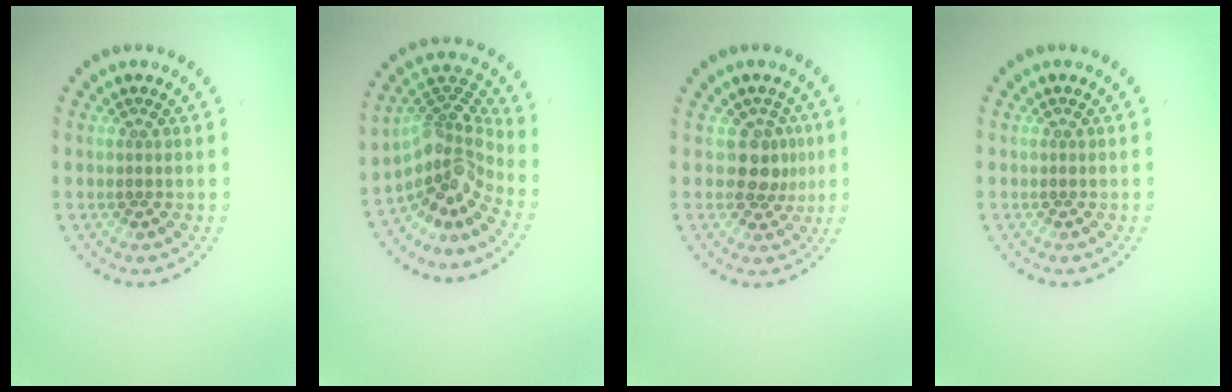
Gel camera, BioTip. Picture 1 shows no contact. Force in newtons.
{"total": 4.8, "press": 3.1, "slide": 3.7}
{"total": 2.7, "press": 2.2, "slide": 1.5}
{"total": 0.0}